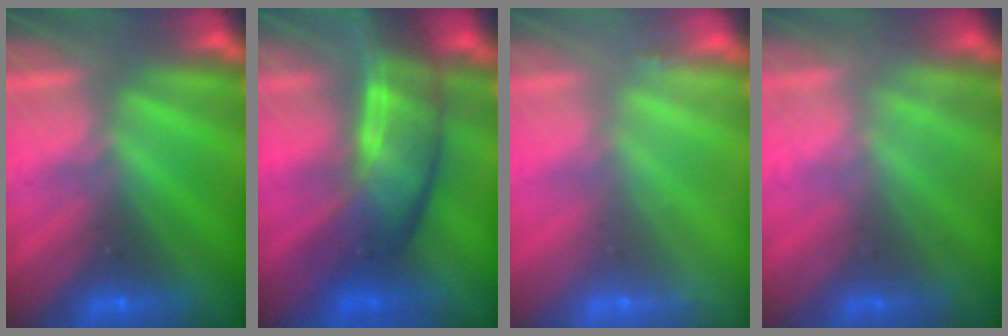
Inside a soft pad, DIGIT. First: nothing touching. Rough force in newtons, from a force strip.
{"total": 9.3}
{"total": 2.2}
{"total": 2.7}